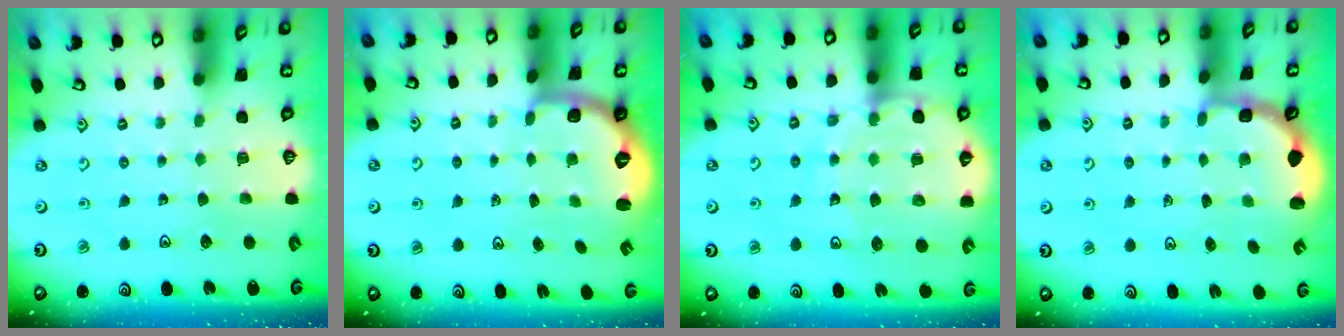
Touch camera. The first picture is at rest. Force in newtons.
{"total": 2.7, "press": 1.7, "slide": 2.1}
{"total": 11.2, "press": 10.9, "slide": 2.8}
{"total": 2.5, "press": 1.9, "slide": 1.6}